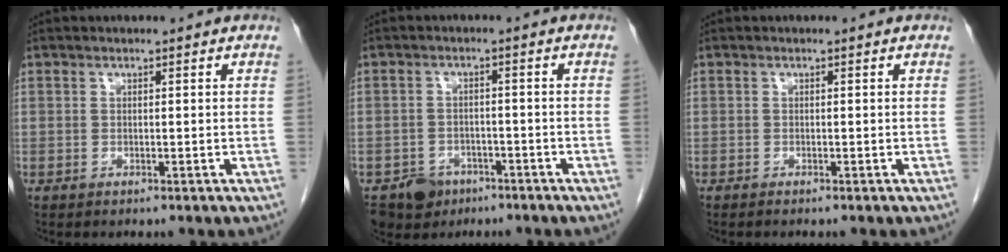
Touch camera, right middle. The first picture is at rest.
{"total": 5.1, "force": [-3.3, 3.7, 0.9], "torque": [-0.013, 0.005, -0.050]}
{"total": 0.0}